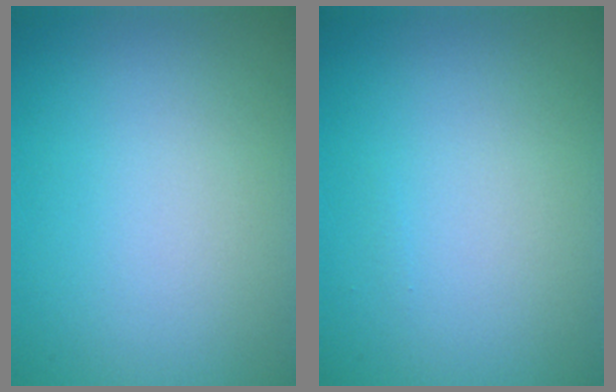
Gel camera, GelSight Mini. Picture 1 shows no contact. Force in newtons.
{"total": 0.0}